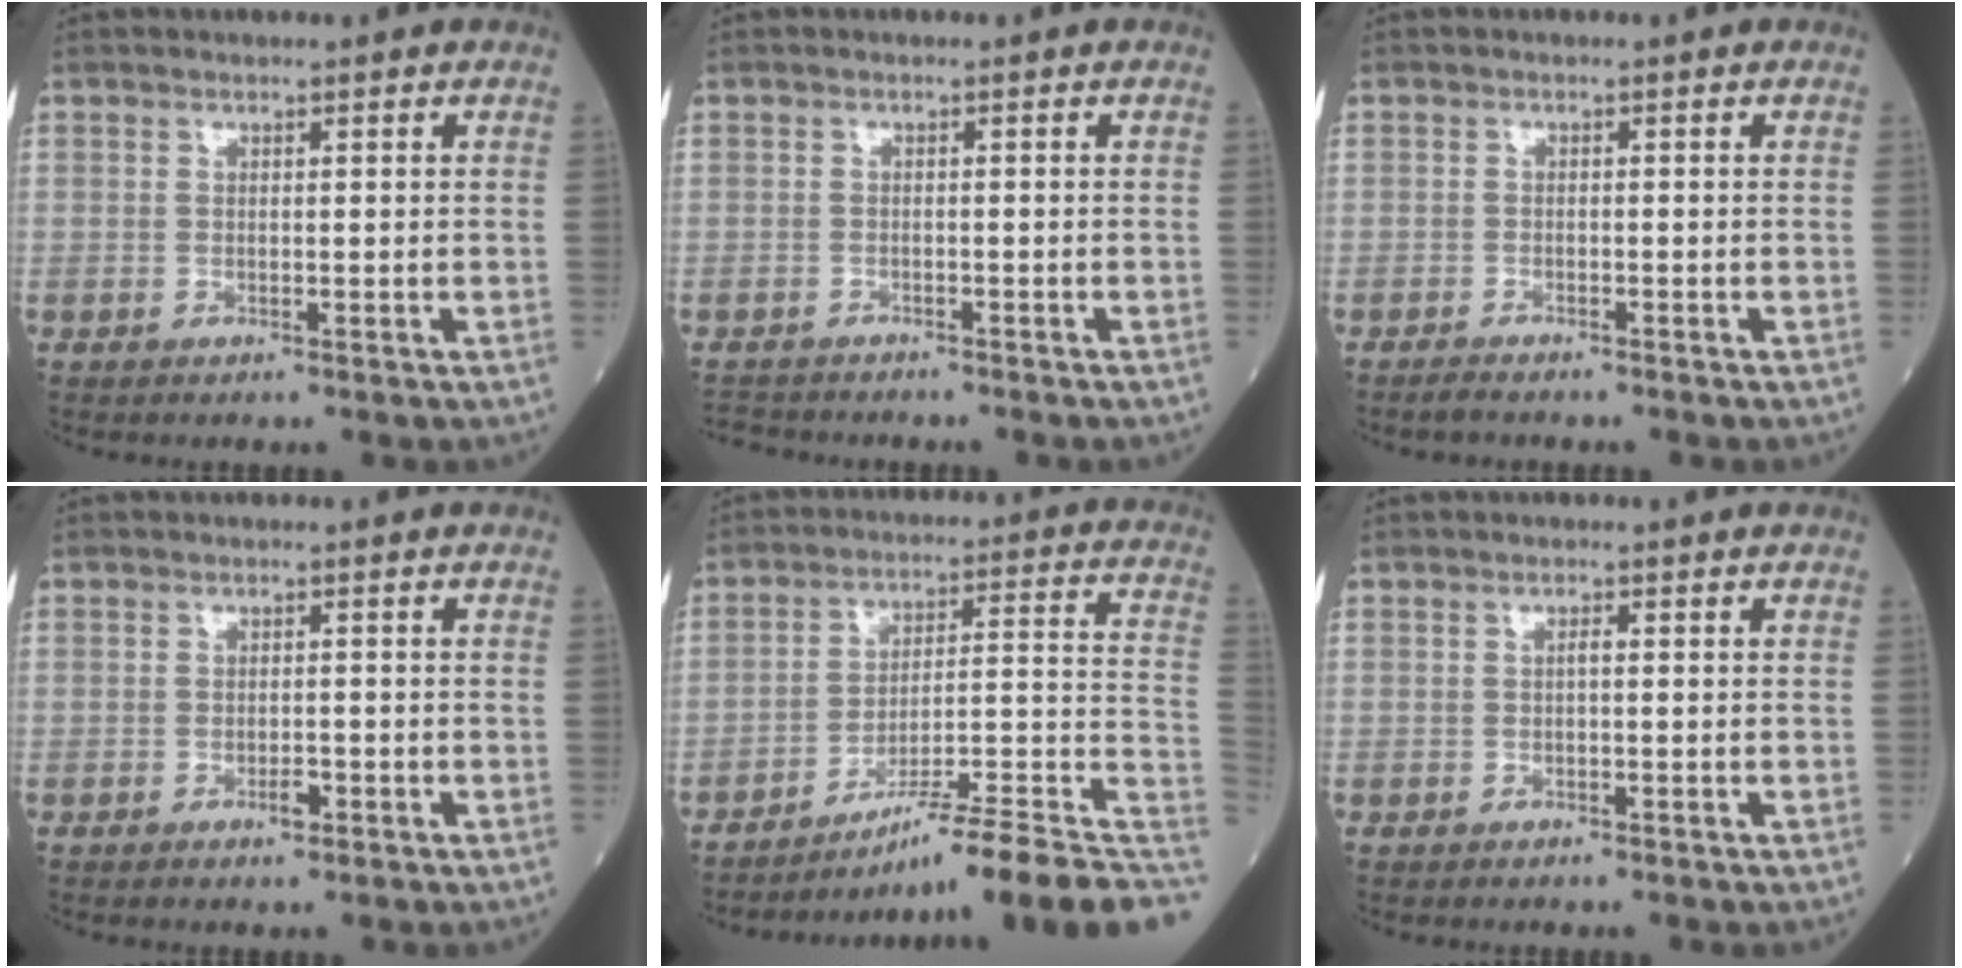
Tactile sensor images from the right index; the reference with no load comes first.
{"total": 4.0, "force": [-3.9, 0.7, 0.6], "torque": [-0.009, -0.012, -0.062]}
{"total": 1.5, "force": [-1.5, 0.1, 0.5], "torque": [-0.017, -0.005, -0.026]}
{"total": 1.5, "force": [-0.8, 0.5, 1.1], "torque": [-0.019, 0.001, -0.012]}
{"total": 18.1, "force": [-14.1, -0.8, 11.4], "torque": [-0.112, 0.027, -0.215]}
{"total": 0.8, "force": [0.0, 0.1, 0.7], "torque": [-0.014, 0.002, -0.002]}